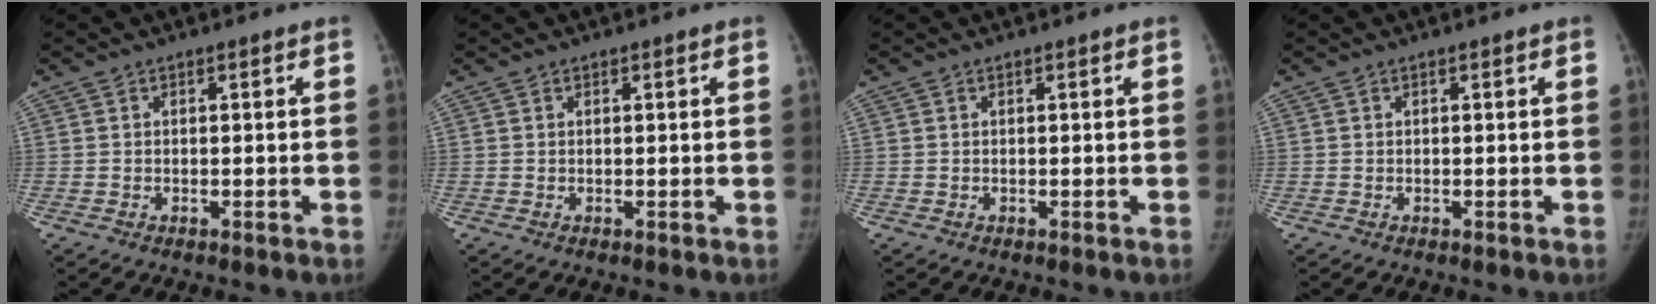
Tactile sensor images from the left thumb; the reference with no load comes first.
{"total": 0.0}
{"total": 0.0}
{"total": 0.0}